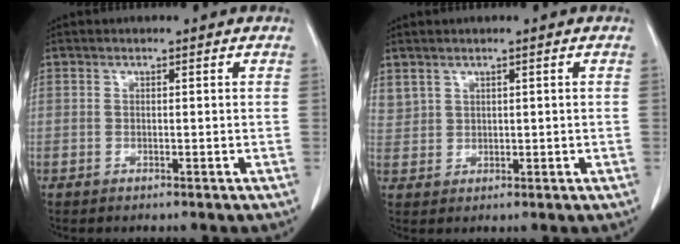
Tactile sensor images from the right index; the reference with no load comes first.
{"total": 2.8, "force": [1.8, 2.0, 0.8], "torque": [-0.020, 0.010, 0.050]}